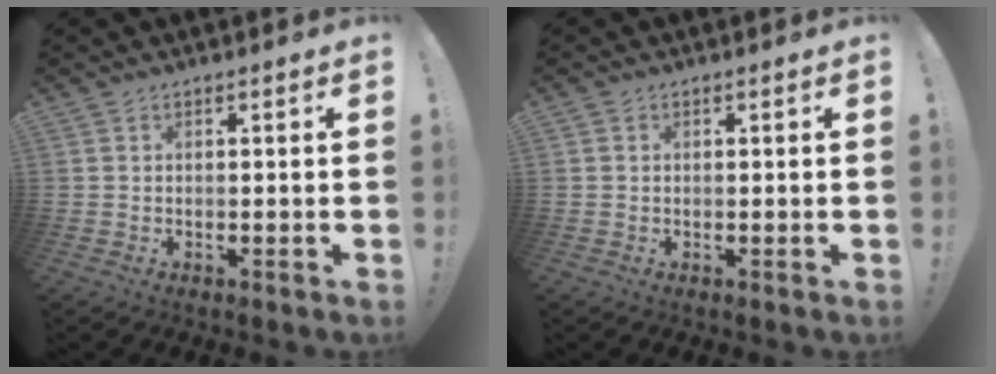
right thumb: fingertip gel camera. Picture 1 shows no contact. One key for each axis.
{"total": 0.5, "fx": 0.1, "fy": 0.5, "fz": 0.0, "tx": -0.002, "ty": 0.003, "tz": 0.003}